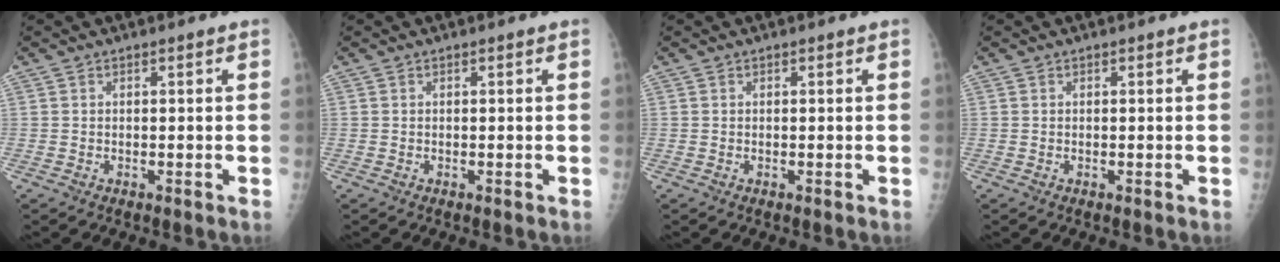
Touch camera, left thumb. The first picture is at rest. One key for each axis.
{"total": 0.0}
{"total": 0.0}
{"total": 0.0}